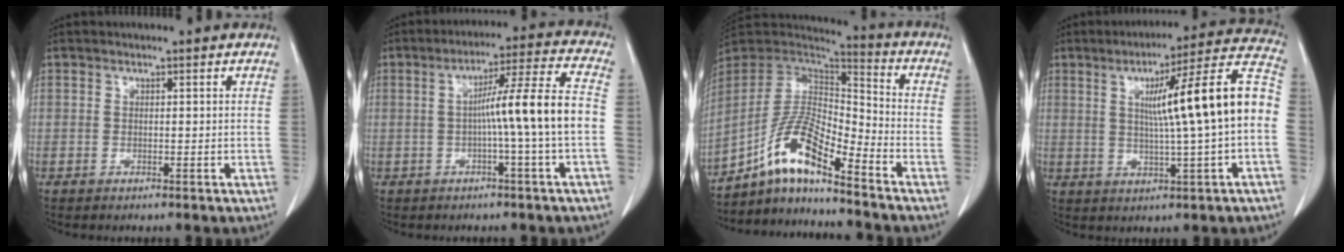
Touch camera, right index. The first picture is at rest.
{"total": 10.2, "force": [-1.5, -1.5, 10.0], "torque": [-0.161, 0.018, -0.022]}
{"total": 12.6, "force": [-8.2, 2.2, 9.4], "torque": [-0.187, 0.016, -0.150]}
{"total": 15.5, "force": [0.8, -0.3, 15.5], "torque": [-0.222, 0.026, 0.009]}